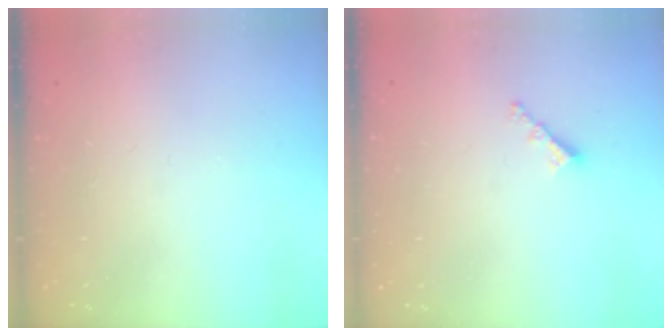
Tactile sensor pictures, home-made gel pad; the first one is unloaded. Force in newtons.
{"total": 2.9, "press": 2.9, "slide": 0.5}